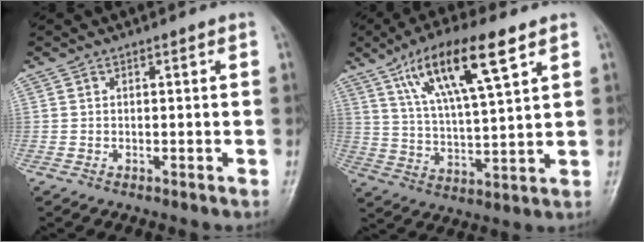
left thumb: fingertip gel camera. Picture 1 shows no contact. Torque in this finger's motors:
{"motor_torque": [1.76, 1.74, 1.84, -0.93, 0.33]}